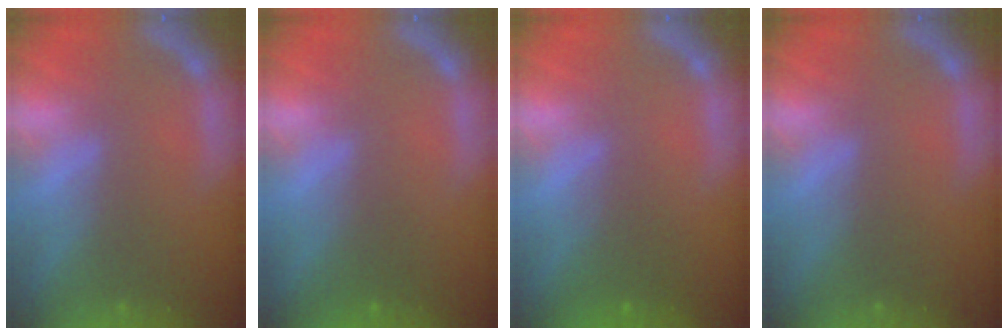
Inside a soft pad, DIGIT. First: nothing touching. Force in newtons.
{"total": 1.0}
{"total": 1.9}
{"total": 0.0}